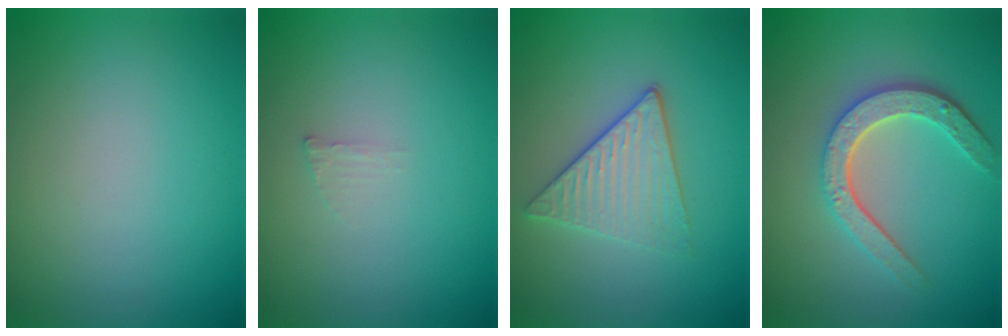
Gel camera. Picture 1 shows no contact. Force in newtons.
{"total": 0.6, "press": 0.6, "slide": 0.1}
{"total": 3.5, "press": 3.1, "slide": 1.7}
{"total": 4.6, "press": 3.5, "slide": 3.0}